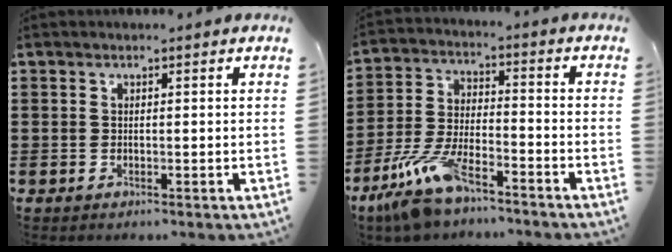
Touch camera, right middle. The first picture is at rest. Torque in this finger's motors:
{"motor_torque": [0.70, 0.00, 0.32, 0.21]}